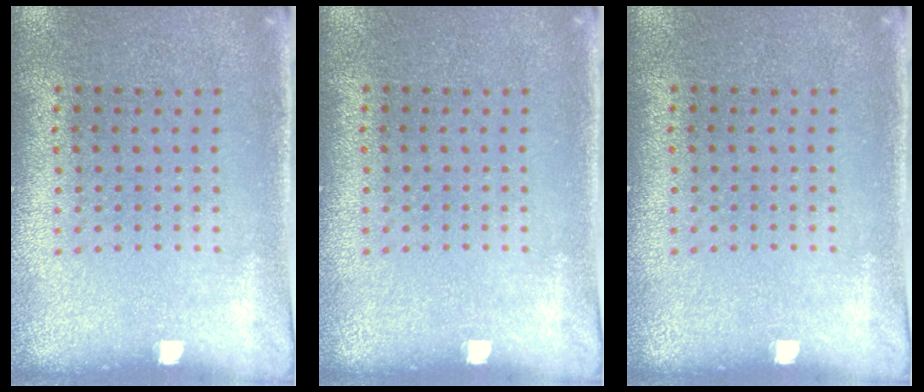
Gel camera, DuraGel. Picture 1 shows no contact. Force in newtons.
{"total": 0.0}
{"total": 0.0}